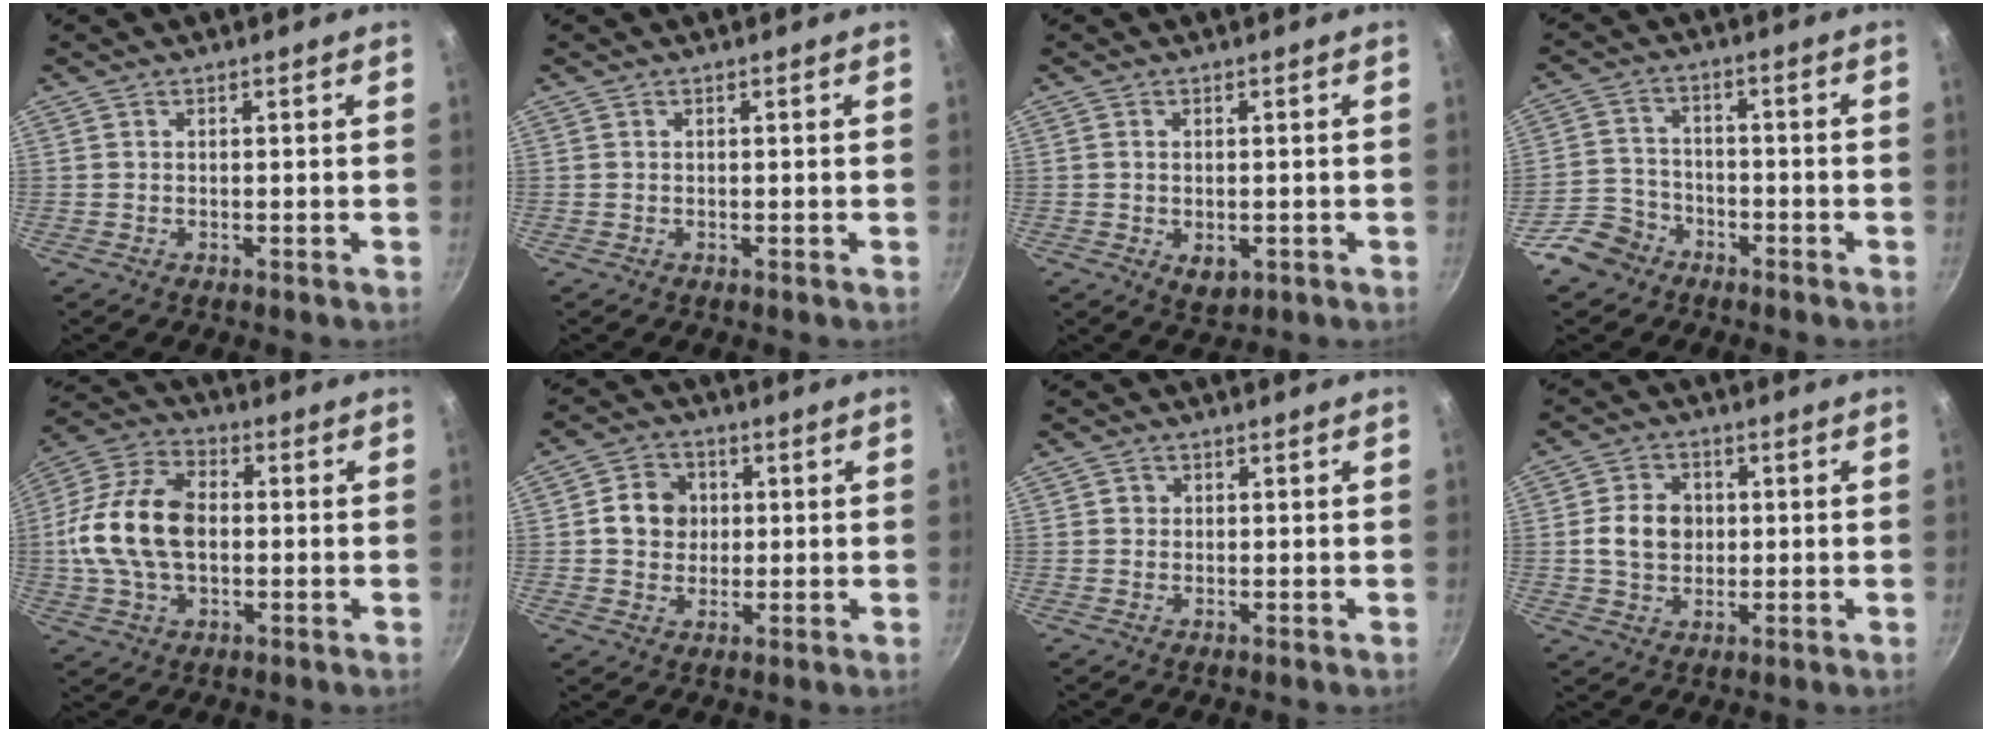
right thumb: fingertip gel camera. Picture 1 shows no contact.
{"total": 0.0}
{"total": 3.8, "force": [-0.9, 2.4, 2.8], "torque": [-0.042, -0.010, -0.008]}
{"total": 7.4, "force": [-4.9, 5.2, 1.9], "torque": [-0.019, 0.042, -0.096]}
{"total": 16.6, "force": [-0.1, 10.6, 12.7], "torque": [-0.234, 0.028, -0.016]}
{"total": 7.3, "force": [0.9, 6.4, 3.3], "torque": [-0.022, 0.004, 0.006]}
{"total": 1.3, "force": [0.2, 1.2, 0.3], "torque": [0.001, 0.001, 0.000]}
{"total": 7.8, "force": [0.4, 6.3, 4.5], "torque": [-0.060, 0.009, 0.001]}